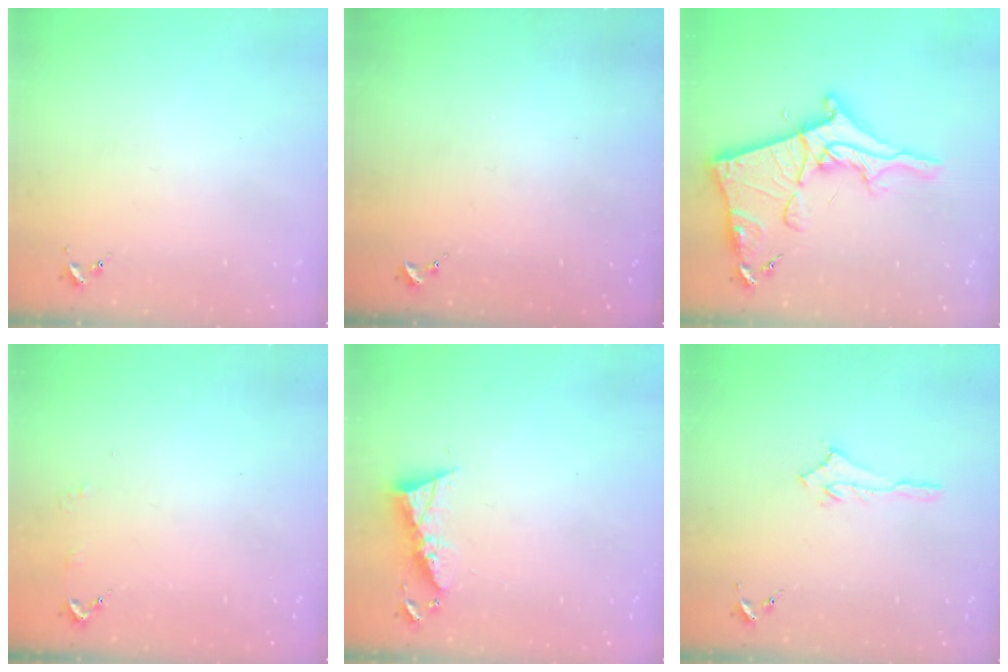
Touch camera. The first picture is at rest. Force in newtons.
{"total": 0.0}
{"total": 19.1, "press": 19.1, "slide": 1.4}
{"total": 2.9, "press": 2.8, "slide": 0.3}
{"total": 7.4, "press": 7.4, "slide": 0.4}
{"total": 2.5, "press": 2.5, "slide": 0.2}